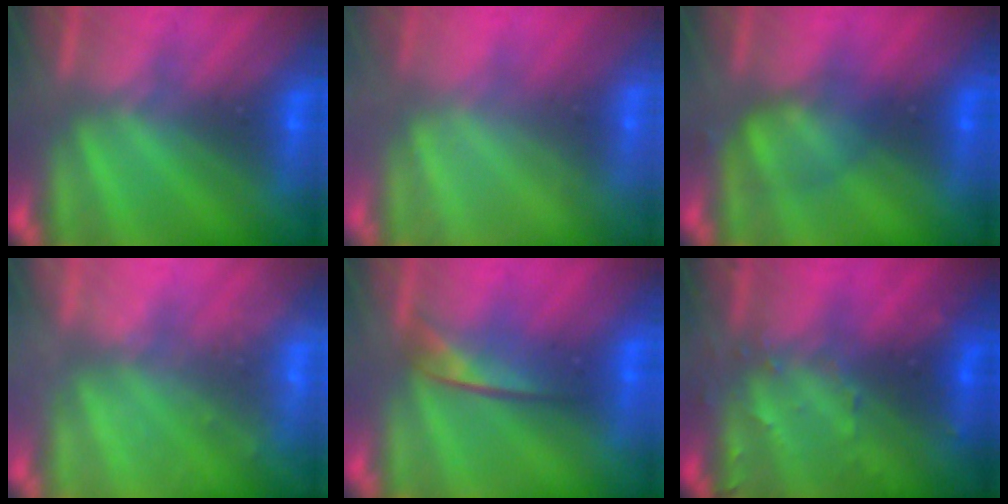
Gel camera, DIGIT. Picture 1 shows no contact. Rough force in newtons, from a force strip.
{"total": 2.2}
{"total": 2.4}
{"total": 2.4}
{"total": 2.1}
{"total": 3.1}